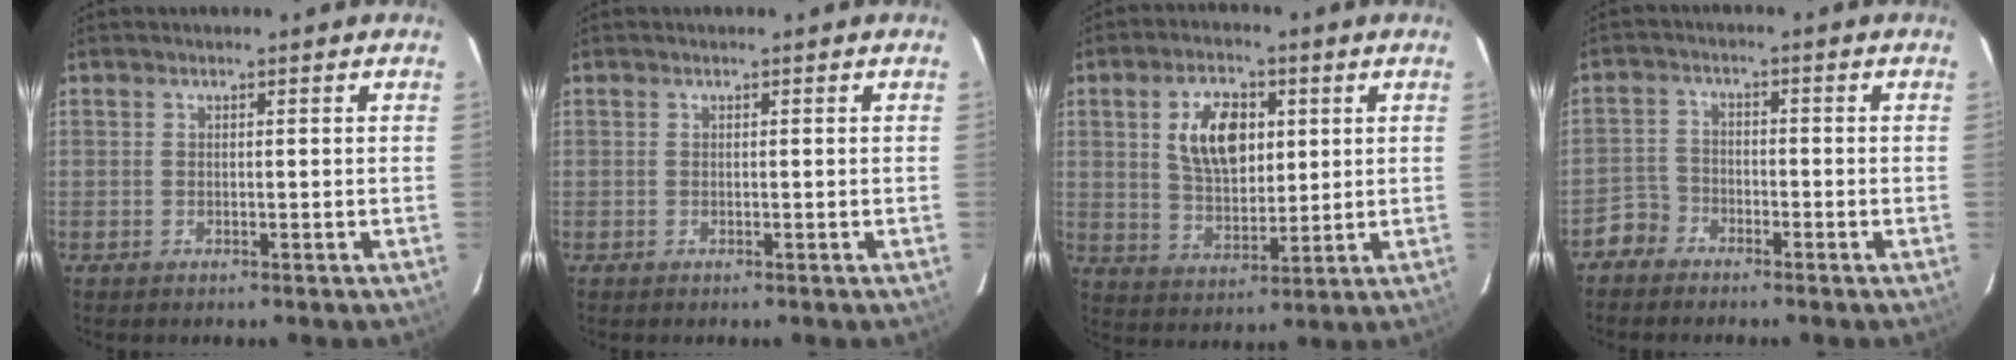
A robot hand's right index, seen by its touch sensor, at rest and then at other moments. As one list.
[{"total": 0.0}, {"total": 11.0, "force": [3.1, 6.3, 8.4], "torque": [-0.155, 0.014, 0.062]}, {"total": 3.9, "force": [-2.9, 2.6, -0.2], "torque": [0.000, 0.015, -0.061]}]